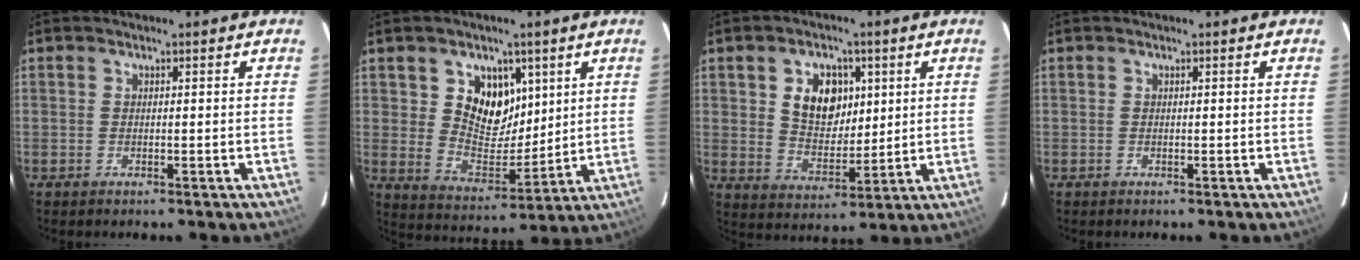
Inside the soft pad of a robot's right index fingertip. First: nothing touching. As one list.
[{"total": 10.8, "force": [4.5, 8.2, 5.5], "torque": [-0.097, -0.008, 0.089]}, {"total": 9.9, "force": [3.1, 7.1, 6.1], "torque": [-0.111, 0.012, 0.063]}, {"total": 0.0}]